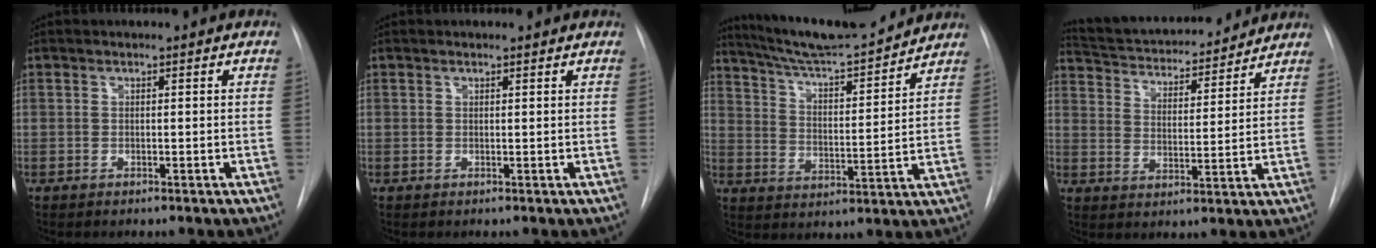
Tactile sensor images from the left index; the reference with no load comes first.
{"total": 0.7, "force": [-0.7, -0.1, -0.2], "torque": [-0.004, 0.002, -0.014]}
{"total": 15.1, "force": [13.8, 1.0, 6.1], "torque": [-0.103, 0.000, 0.218]}
{"total": 16.2, "force": [14.9, 3.3, 5.4], "torque": [-0.090, 0.013, 0.223]}